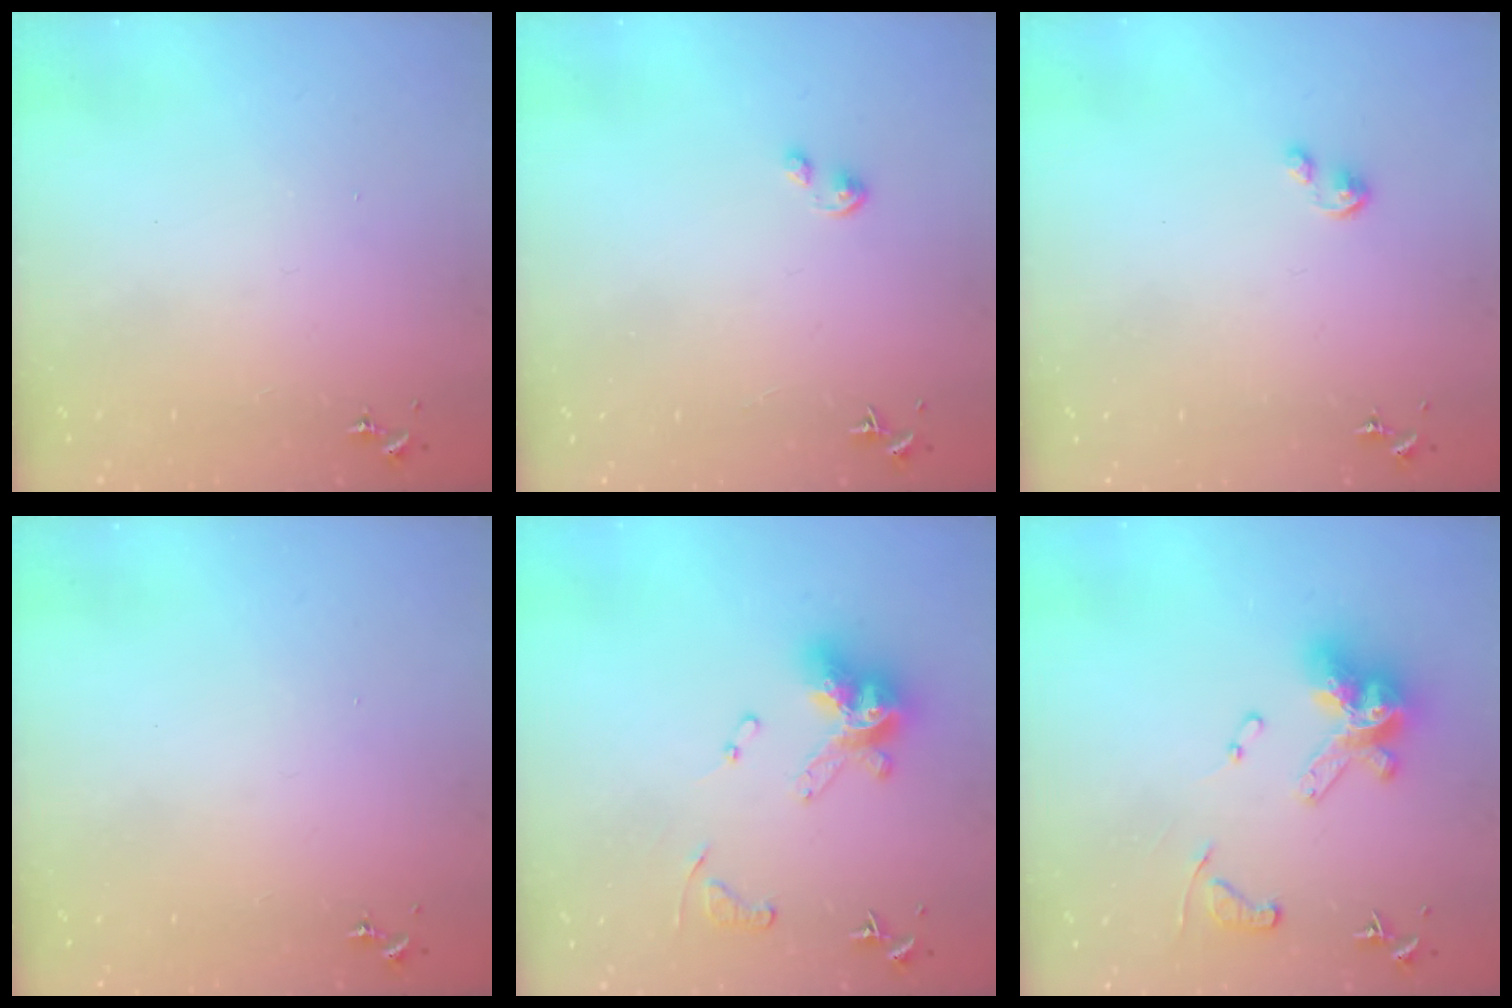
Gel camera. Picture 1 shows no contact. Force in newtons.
{"total": 1.9, "press": 1.9, "slide": 0.2}
{"total": 2.8, "press": 2.8, "slide": 0.2}
{"total": 0.0}
{"total": 14.8, "press": 14.7, "slide": 1.5}
{"total": 17.1, "press": 17.0, "slide": 1.4}